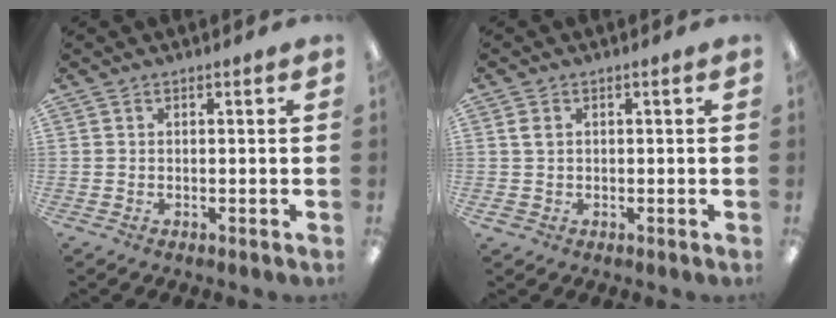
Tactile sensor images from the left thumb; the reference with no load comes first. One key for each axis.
{"total": 2.4, "fx": 0.4, "fy": 1.9, "fz": 1.4, "tx": -0.029, "ty": 0.007, "tz": 0.006}